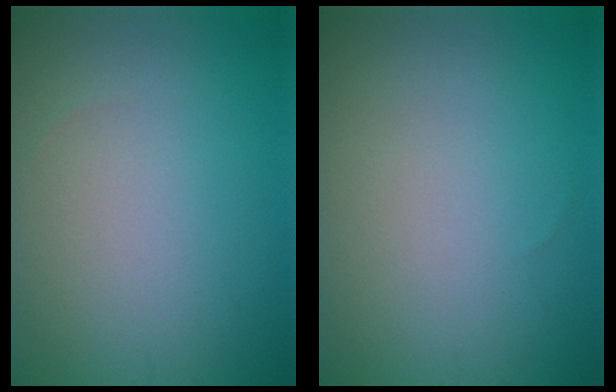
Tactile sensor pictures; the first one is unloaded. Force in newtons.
{"total": 0.0}